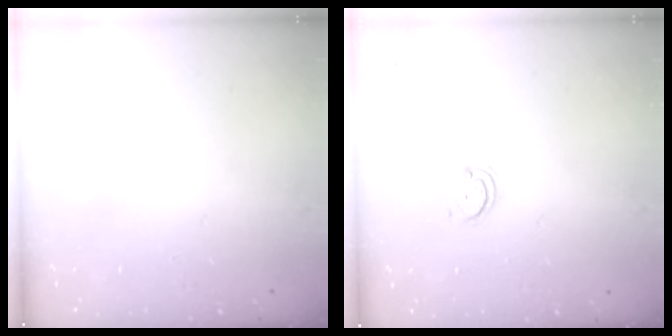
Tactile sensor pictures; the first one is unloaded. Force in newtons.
{"total": 2.2, "press": 2.2, "slide": 0.2}